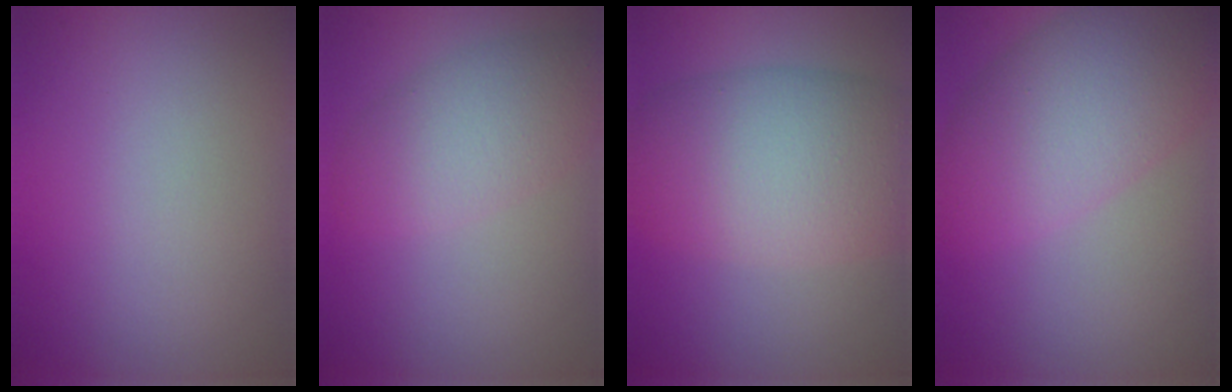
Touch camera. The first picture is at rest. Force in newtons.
{"total": 4.5, "press": 4.5, "slide": 0.2}
{"total": 9.2, "press": 9.1, "slide": 0.4}
{"total": 7.6, "press": 7.6, "slide": 0.4}